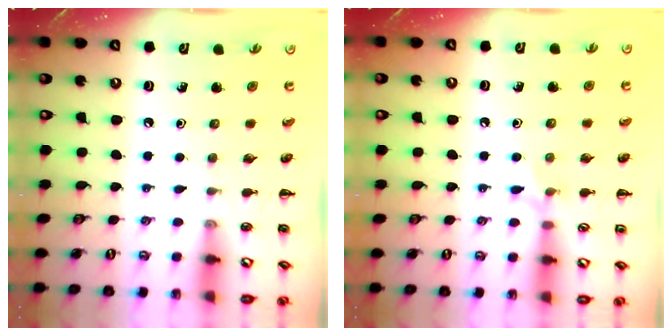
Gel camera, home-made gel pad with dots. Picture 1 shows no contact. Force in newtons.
{"total": 6.1, "press": 5.9, "slide": 1.8}